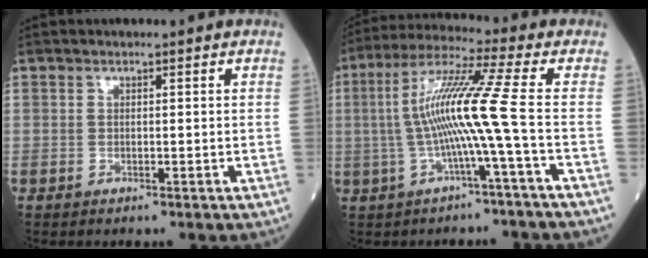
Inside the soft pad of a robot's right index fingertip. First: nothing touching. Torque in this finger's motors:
{"motor_torque": [2.00, -0.03, 1.03, 0.21]}